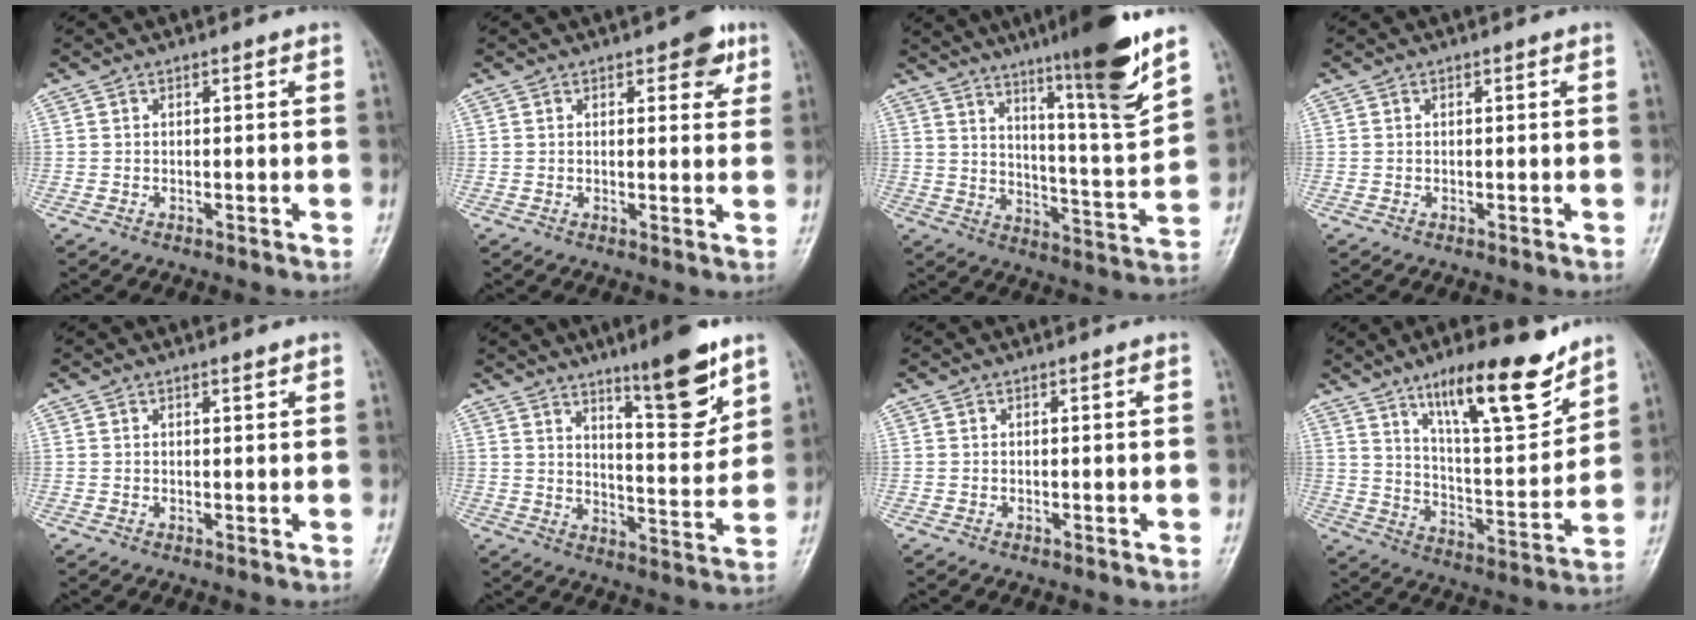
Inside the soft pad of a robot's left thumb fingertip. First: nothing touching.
{"total": 5.1, "force": [2.6, 2.4, 3.7], "torque": [-0.024, -0.008, 0.025]}
{"total": 17.9, "force": [11.8, 1.0, 13.3], "torque": [-0.183, -0.069, 0.186]}
{"total": 0.0}
{"total": 0.8, "force": [0.6, 0.1, 0.5], "torque": [-0.007, -0.003, 0.010]}
{"total": 12.6, "force": [8.3, 2.7, 9.2], "torque": [-0.116, -0.062, 0.132]}
{"total": 0.0}
{"total": 17.9, "force": [12.0, 4.7, 12.4], "torque": [-0.165, -0.074, 0.203]}